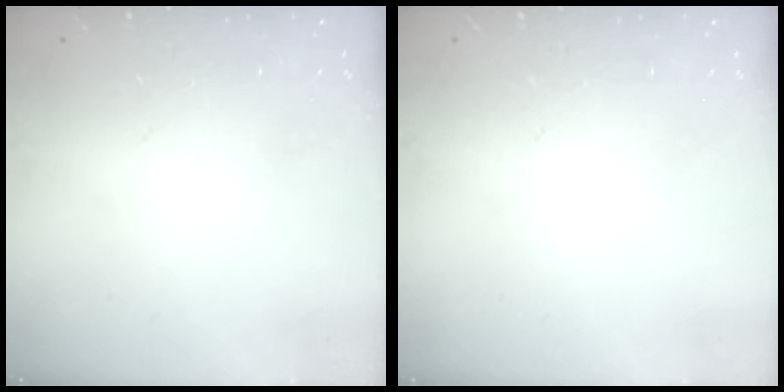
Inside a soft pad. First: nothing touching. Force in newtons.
{"total": 0.0}